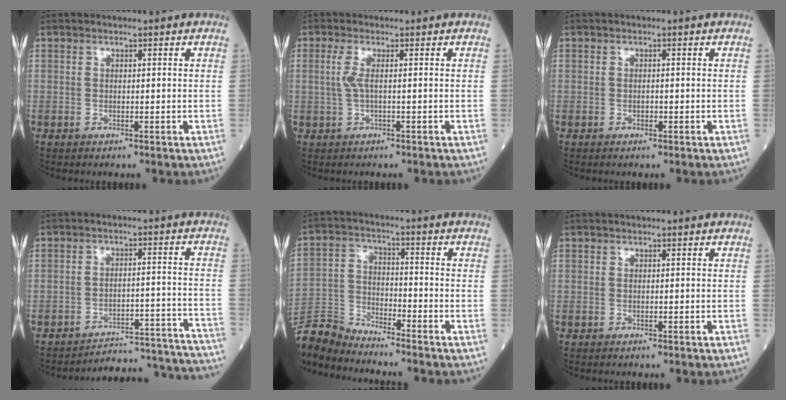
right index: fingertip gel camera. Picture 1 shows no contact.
{"total": 2.2, "force": [0.3, 0.0, 2.1], "torque": [-0.059, 0.004, 0.006]}
{"total": 0.6, "force": [-0.2, 0.3, 0.5], "torque": [-0.011, 0.000, -0.004]}
{"total": 16.7, "force": [-16.7, 0.5, 0.8], "torque": [0.018, 0.032, -0.209]}
{"total": 8.8, "force": [-8.7, -0.5, 0.9], "torque": [-0.025, 0.001, -0.173]}
{"total": 0.0}